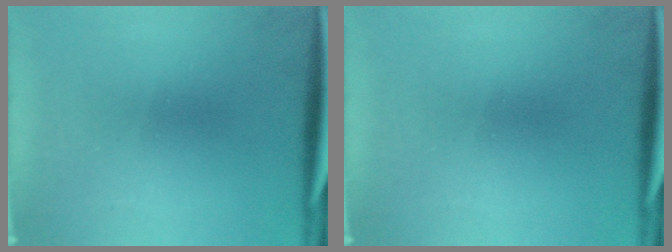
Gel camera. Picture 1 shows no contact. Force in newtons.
{"total": 0.0}